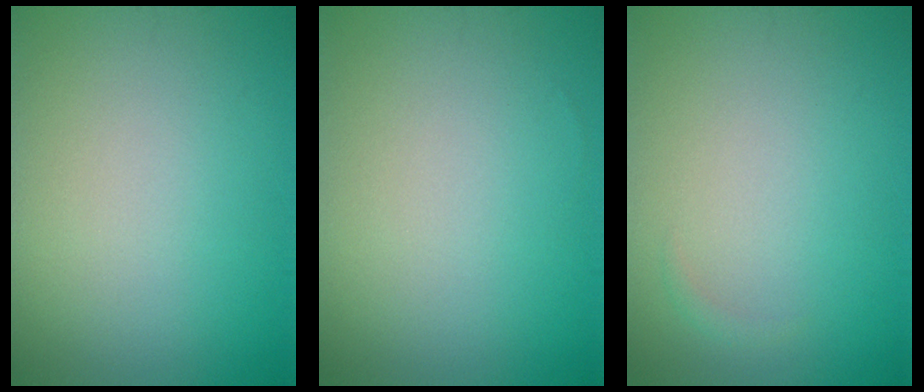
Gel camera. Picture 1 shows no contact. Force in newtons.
{"total": 0.0}
{"total": 0.5, "press": 0.5, "slide": 0.0}